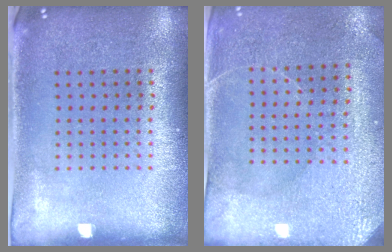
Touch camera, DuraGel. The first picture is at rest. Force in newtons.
{"total": 3.0, "press": 2.9, "slide": 0.6}